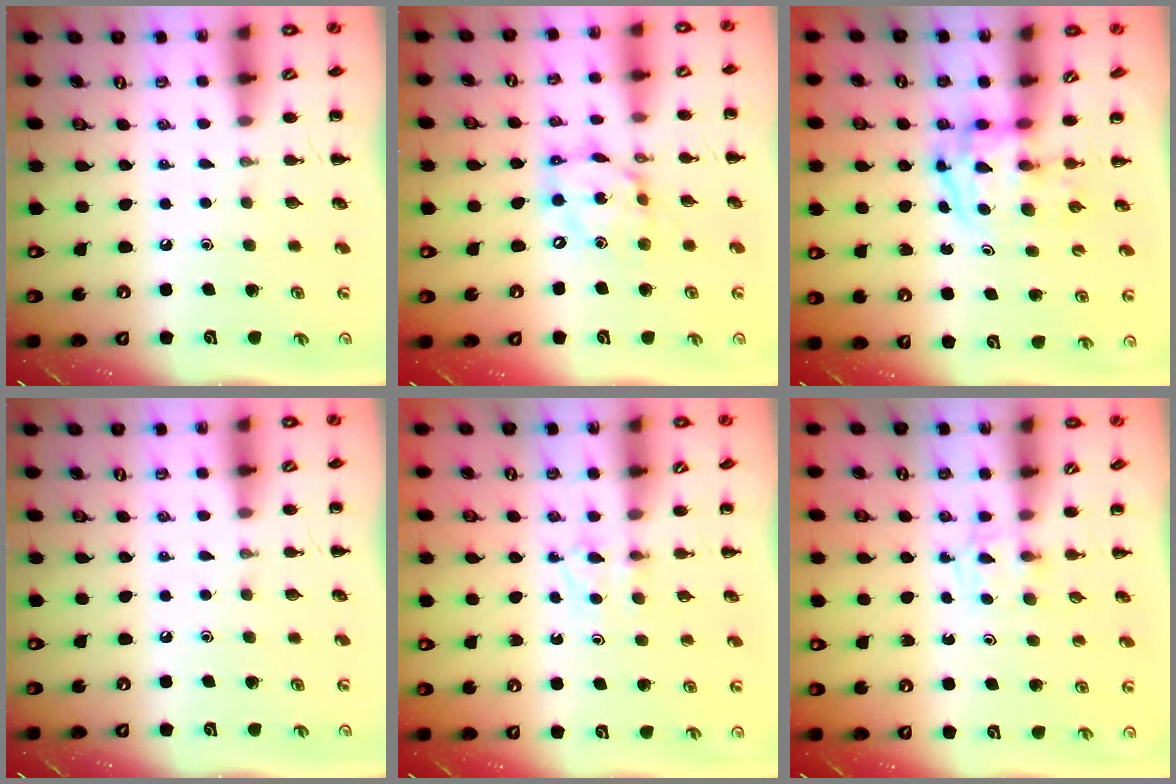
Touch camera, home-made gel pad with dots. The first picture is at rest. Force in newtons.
{"total": 12.0, "press": 11.6, "slide": 3.0}
{"total": 3.8, "press": 3.7, "slide": 0.6}
{"total": 0.0}
{"total": 3.1, "press": 2.8, "slide": 1.3}
{"total": 2.4, "press": 2.1, "slide": 1.1}